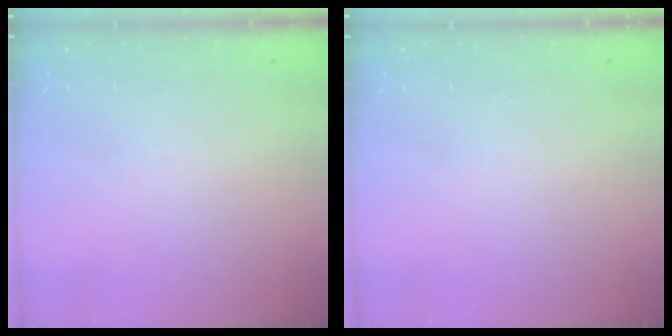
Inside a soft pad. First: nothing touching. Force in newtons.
{"total": 0.0}